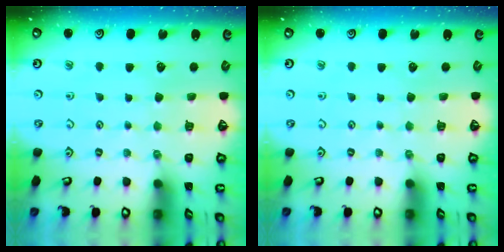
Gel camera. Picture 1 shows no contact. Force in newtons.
{"total": 0.0}